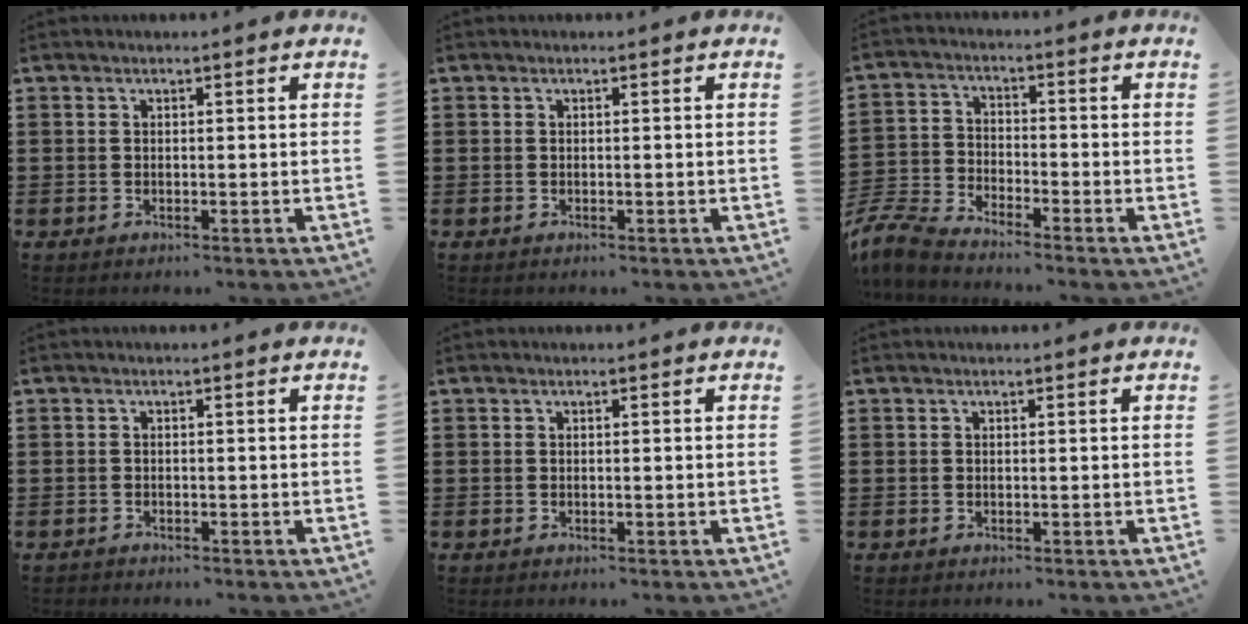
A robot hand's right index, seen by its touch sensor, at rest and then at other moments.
{"total": 0.0}
{"total": 5.7, "force": [-5.5, 0.6, 1.3], "torque": [-0.056, -0.004, -0.117]}
{"total": 0.8, "force": [-0.7, 0.3, -0.1], "torque": [0.000, 0.004, -0.018]}
{"total": 0.0}
{"total": 0.0}